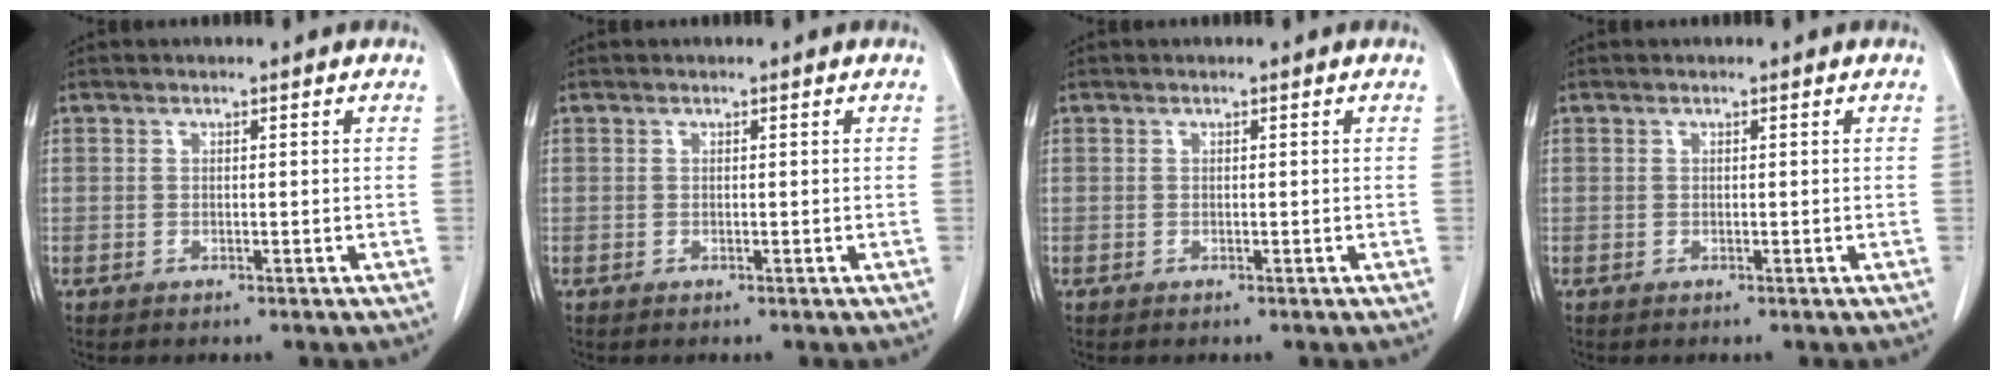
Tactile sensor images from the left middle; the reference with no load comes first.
{"total": 0.0}
{"total": 0.0}
{"total": 0.0}